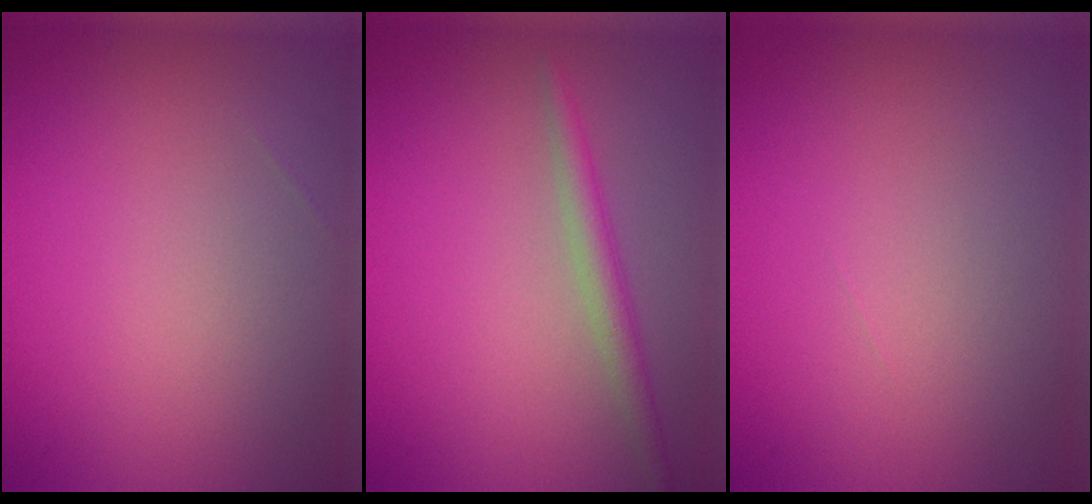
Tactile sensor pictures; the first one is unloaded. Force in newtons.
{"total": 2.2, "press": 2.1, "slide": 0.0}
{"total": 0.0}